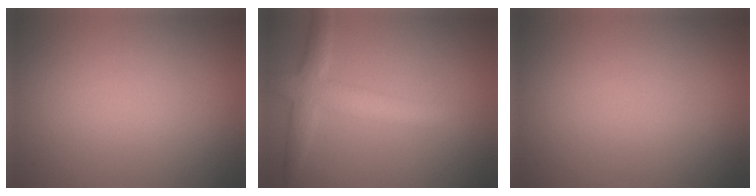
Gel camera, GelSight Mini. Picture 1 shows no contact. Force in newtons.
{"total": 4.0, "press": 4.0, "slide": 0.1}
{"total": 0.0}